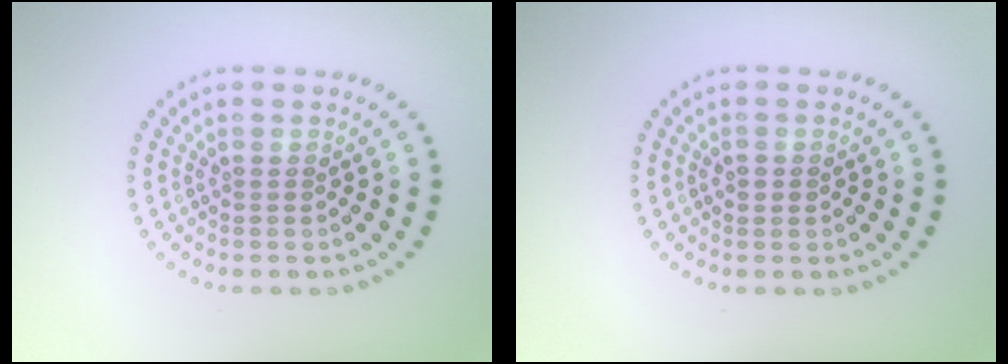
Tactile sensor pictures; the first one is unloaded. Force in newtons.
{"total": 1.1, "press": 1.1, "slide": 0.1}